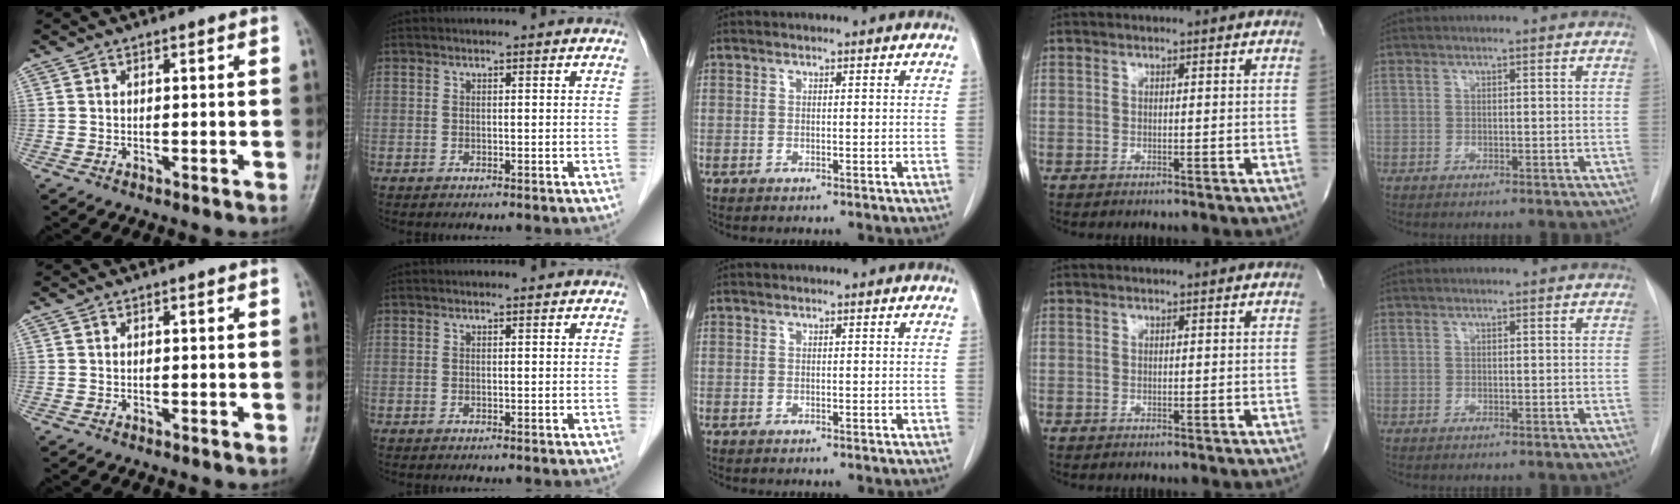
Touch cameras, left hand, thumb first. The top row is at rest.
{}